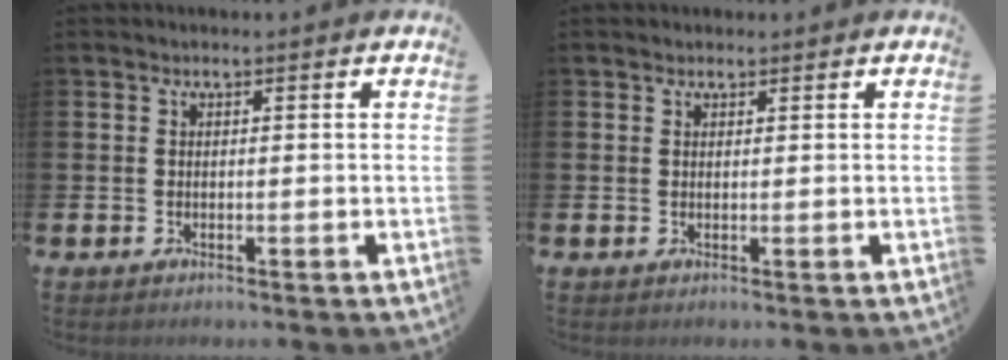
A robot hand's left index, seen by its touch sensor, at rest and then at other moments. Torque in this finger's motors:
{"motor_torque": [0.57, -1.47, 0.02, 0.00]}